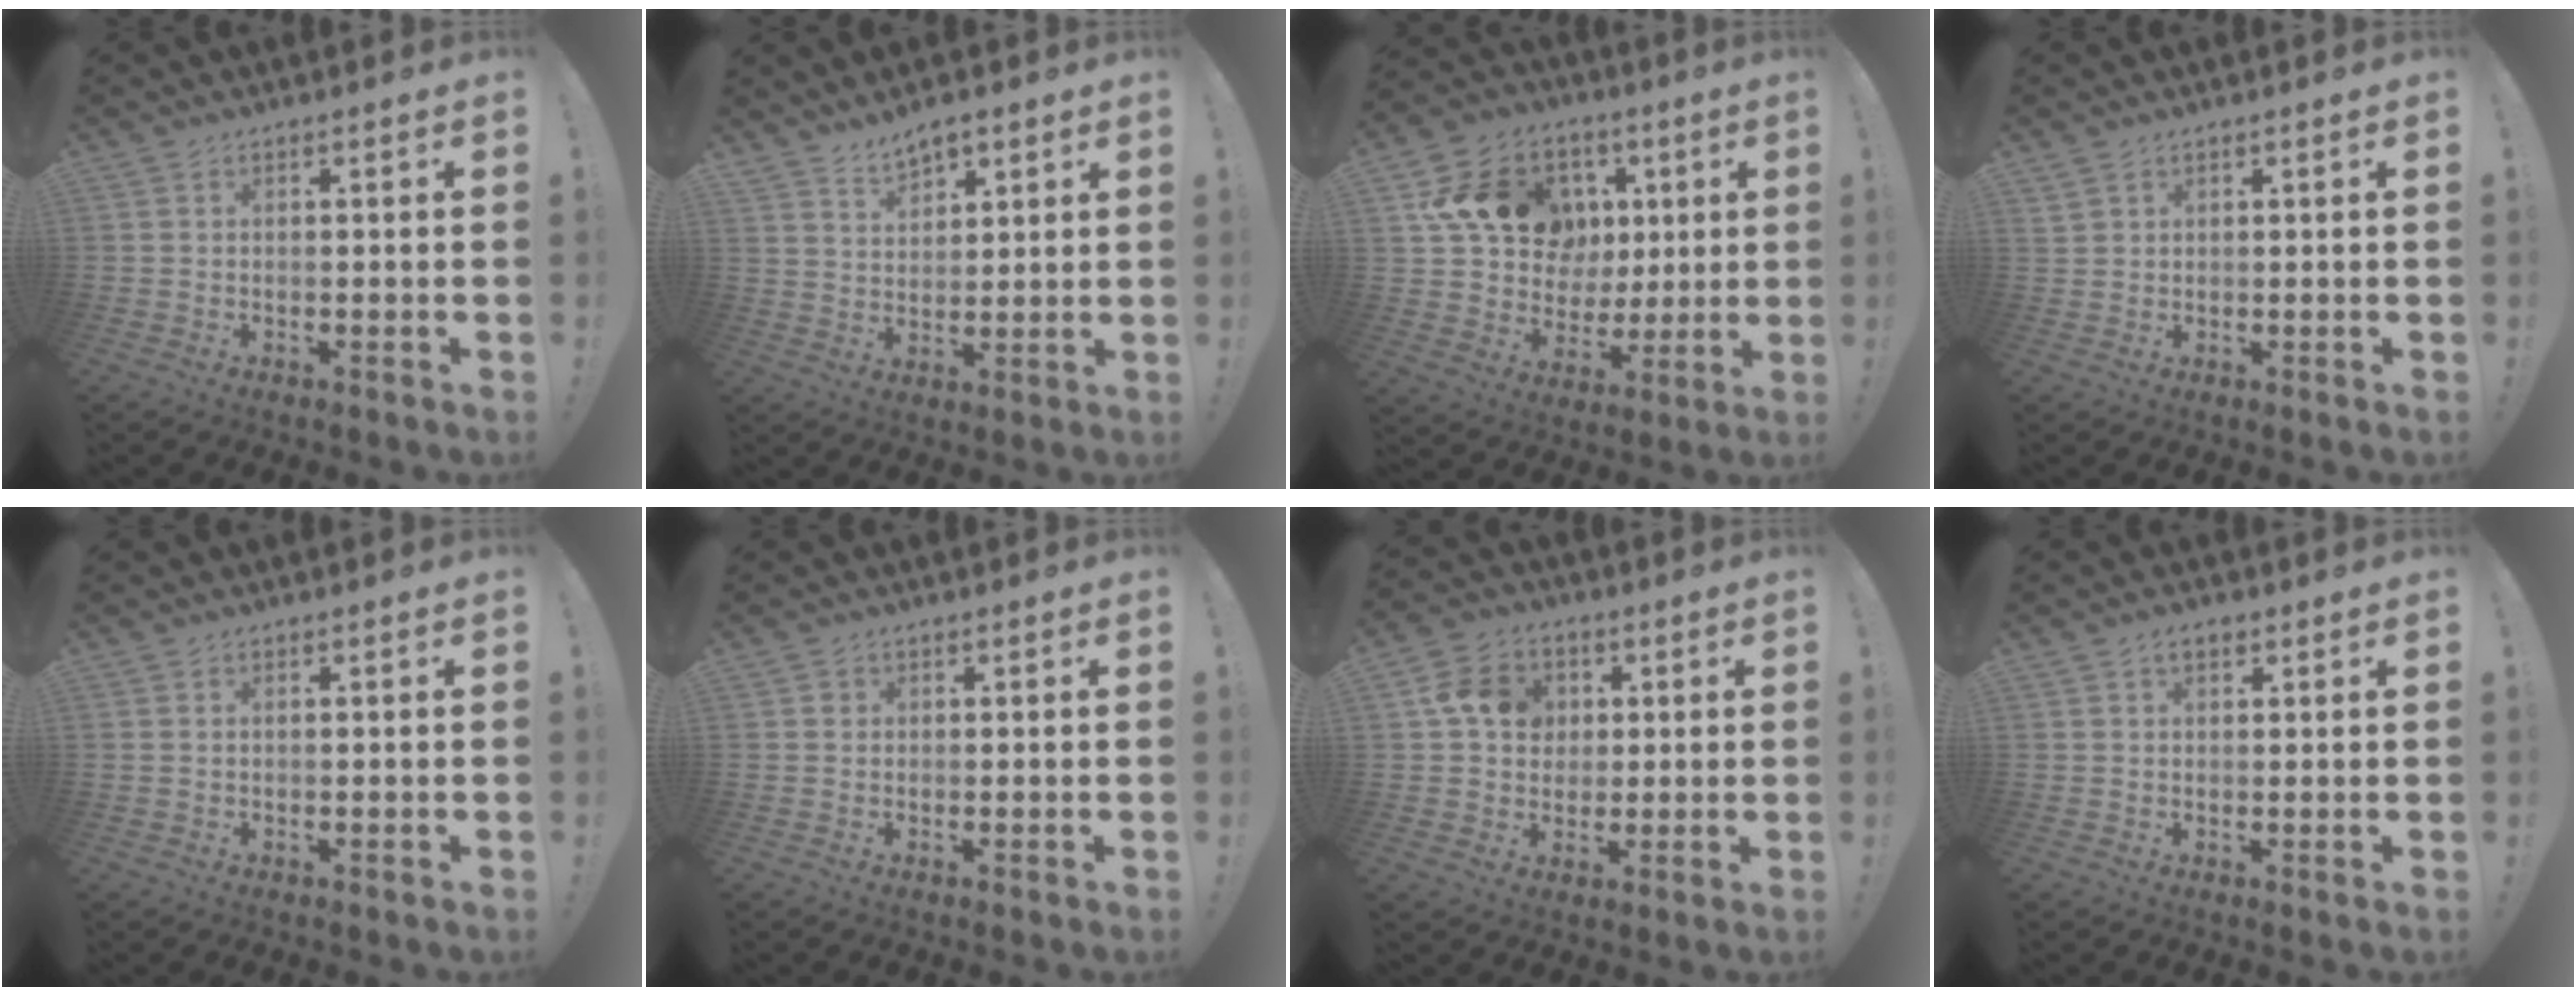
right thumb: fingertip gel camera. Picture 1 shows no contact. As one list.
[{"total": 6.0, "force": [4.8, 3.0, 2.0], "torque": [-0.034, -0.026, 0.089]}, {"total": 19.5, "force": [6.7, 15.7, 9.5], "torque": [-0.140, -0.005, 0.150]}, {"total": 2.1, "force": [1.5, 1.3, 0.8], "torque": [-0.008, -0.007, 0.028]}, {"total": 0.5, "force": [0.3, 0.2, 0.3], "torque": [-0.012, 0.002, 0.008]}, {"total": 1.0, "force": [0.3, 0.9, 0.1], "torque": [0.005, -0.001, 0.004]}, {"total": 11.7, "force": [2.9, 10.0, 5.4], "torque": [-0.078, 0.010, 0.061]}, {"total": 2.6, "force": [1.4, 1.5, 1.7], "torque": [-0.023, -0.001, 0.023]}]